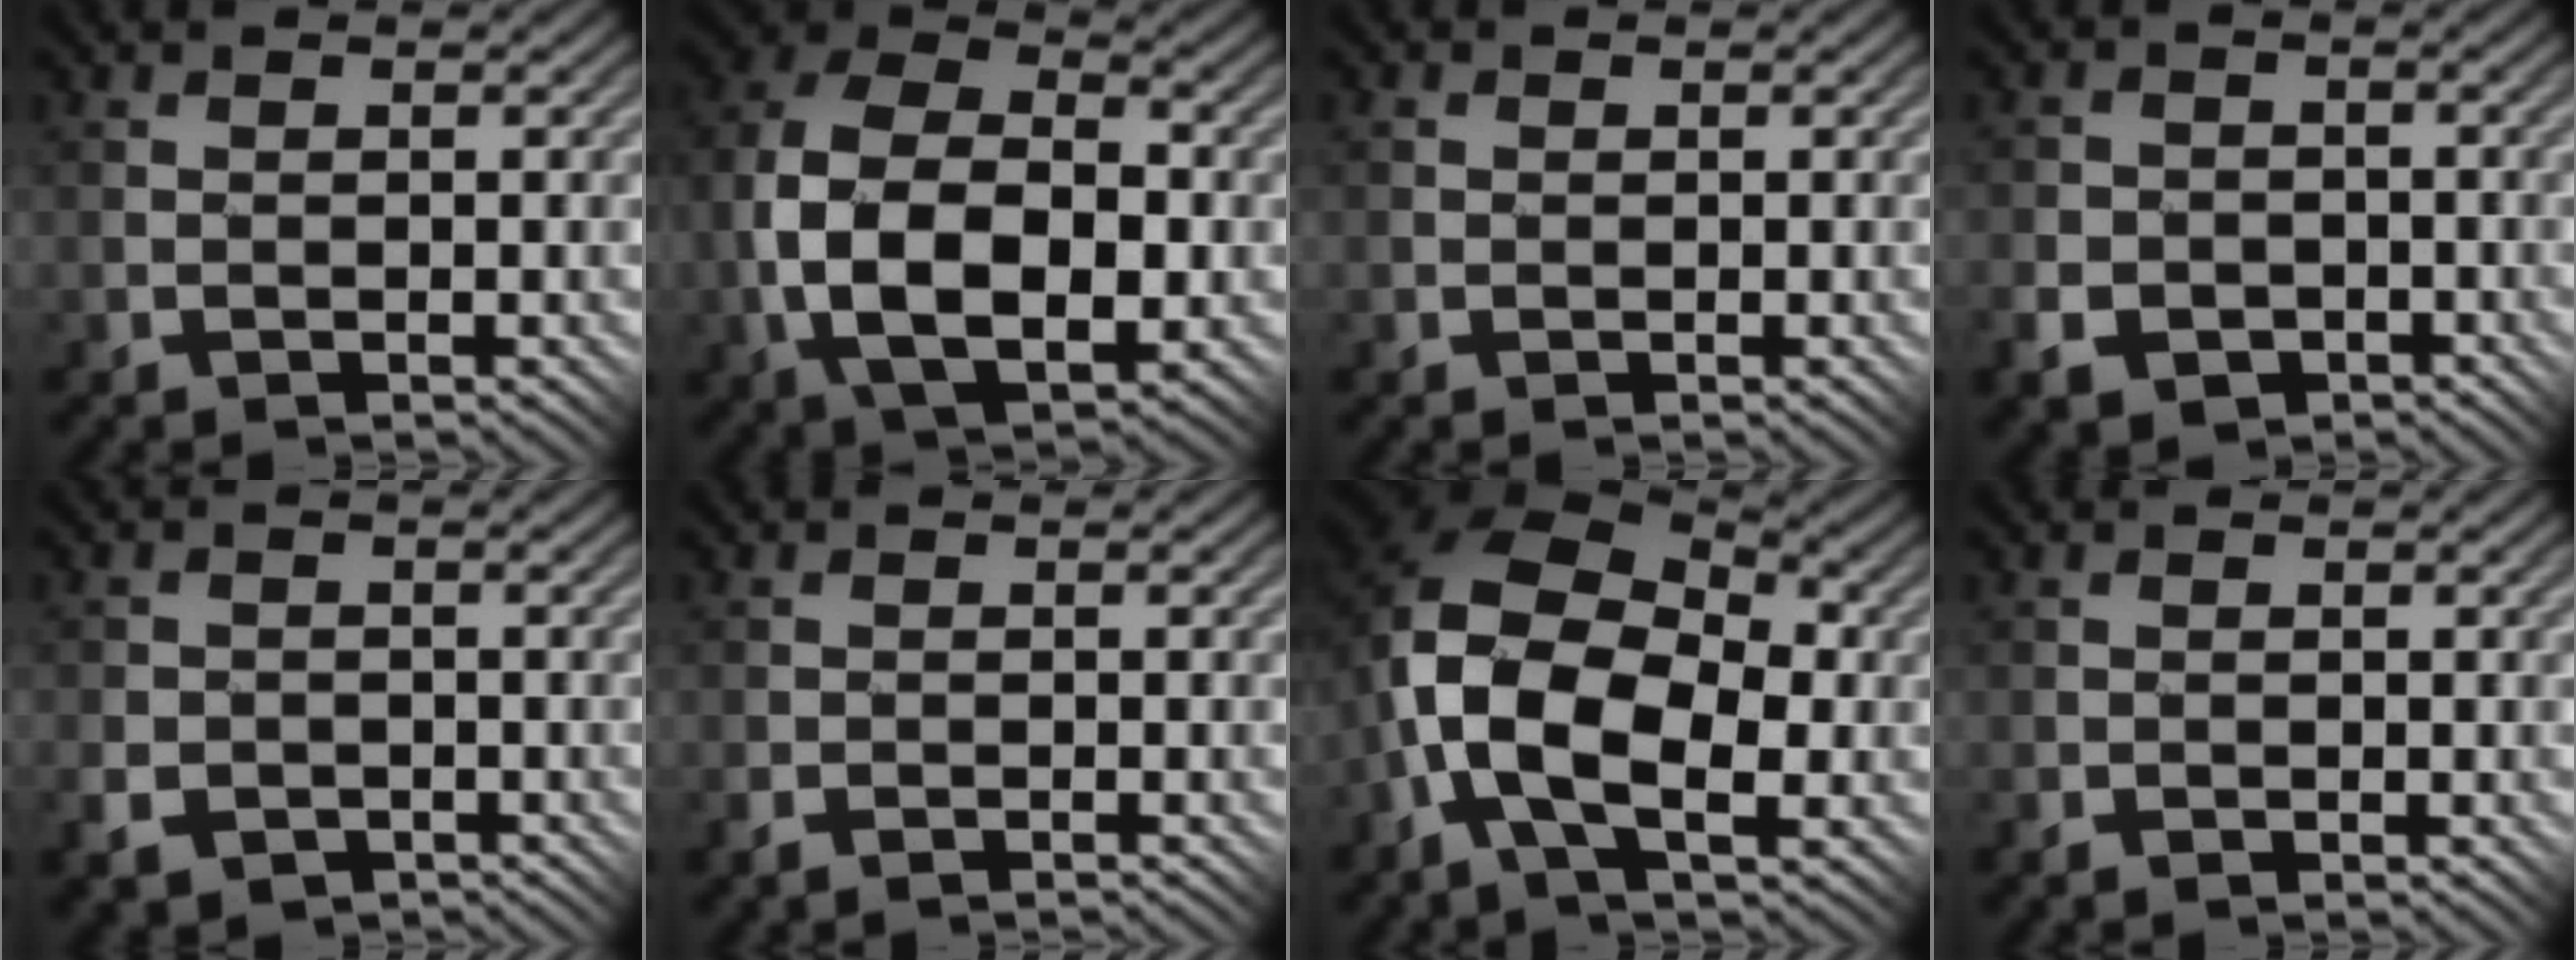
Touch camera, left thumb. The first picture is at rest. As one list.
[{"total": 12.7, "force": [-2.1, 7.9, 9.7], "torque": [-0.205, -0.004, -0.044]}, {"total": 1.3, "force": [0.4, 1.3, 0.3], "torque": [-0.007, 0.004, 0.002]}, {"total": 4.5, "force": [-2.3, 3.6, 1.5], "torque": [-0.030, -0.011, -0.051]}, {"total": 3.7, "force": [-2.1, 2.8, 1.2], "torque": [-0.028, -0.008, -0.043]}, {"total": 1.3, "force": [-1.2, 0.3, 0.3], "torque": [-0.008, 0.002, -0.030]}, {"total": 12.8, "force": [-2.4, 8.0, 9.8], "torque": [-0.205, -0.002, -0.053]}, {"total": 0.7, "force": [-0.6, 0.3, 0.1], "torque": [0.000, 0.001, -0.014]}]